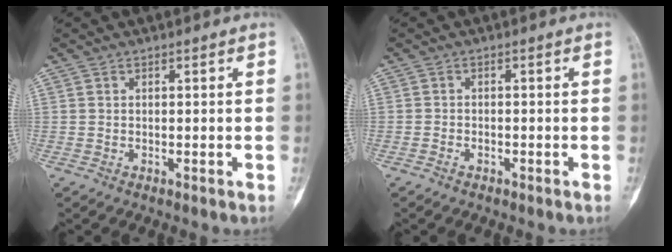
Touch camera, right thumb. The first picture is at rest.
{"total": 0.9, "force": [-0.7, 0.5, 0.3], "torque": [-0.005, 0.005, -0.014]}